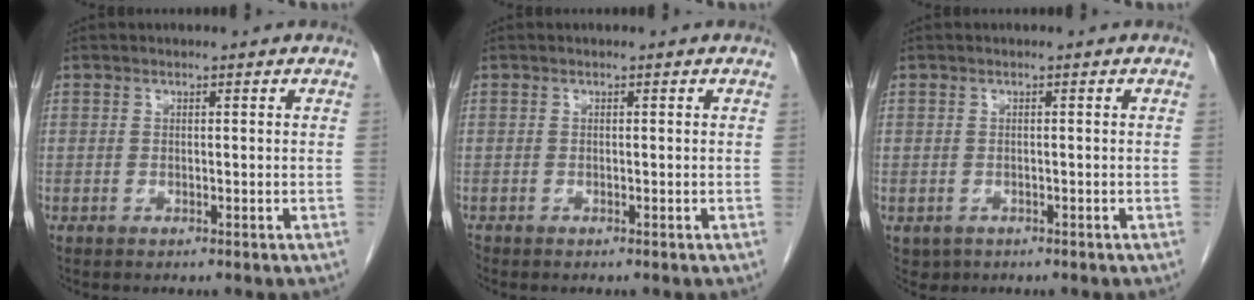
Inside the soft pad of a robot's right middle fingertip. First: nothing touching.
{"total": 0.0}
{"total": 1.7, "force": [-0.8, 1.5, 0.3], "torque": [-0.003, 0.003, -0.005]}